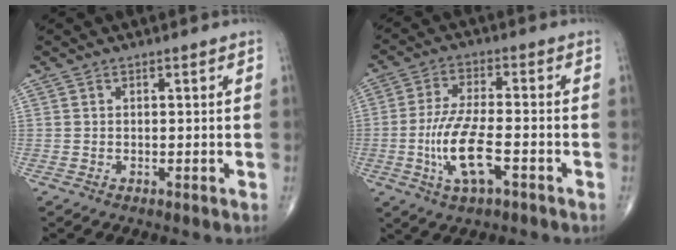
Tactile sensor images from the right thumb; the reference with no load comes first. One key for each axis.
{"total": 10.7, "fx": -3.4, "fy": 3.6, "fz": 9.5, "tx": -0.199, "ty": 0.014, "tz": -0.062}